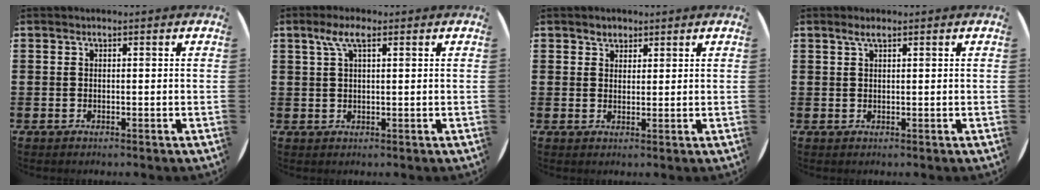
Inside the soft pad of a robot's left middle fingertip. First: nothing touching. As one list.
[{"total": 3.6, "force": [1.9, 1.0, 2.9], "torque": [-0.061, 0.009, 0.032]}, {"total": 1.7, "force": [1.5, 0.9, 0.0], "torque": [0.007, 0.000, 0.027]}, {"total": 1.4, "force": [0.9, 0.2, 1.0], "torque": [-0.020, 0.004, 0.015]}]